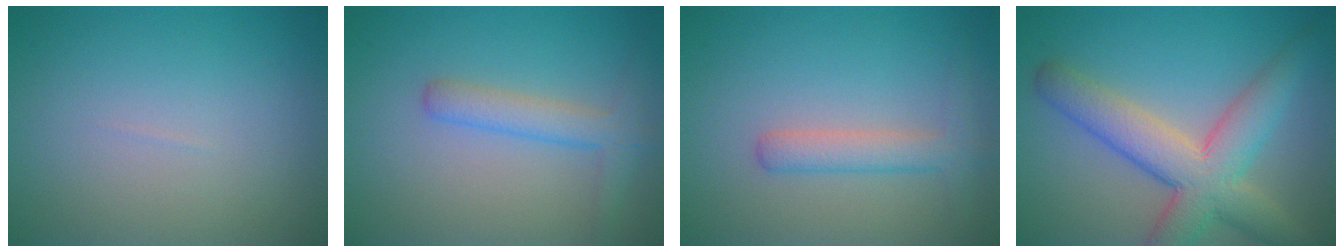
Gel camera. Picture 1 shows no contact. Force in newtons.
{"total": 2.9, "press": 2.9, "slide": 0.2}
{"total": 2.7, "press": 2.7, "slide": 0.1}
{"total": 7.4, "press": 7.4, "slide": 0.7}